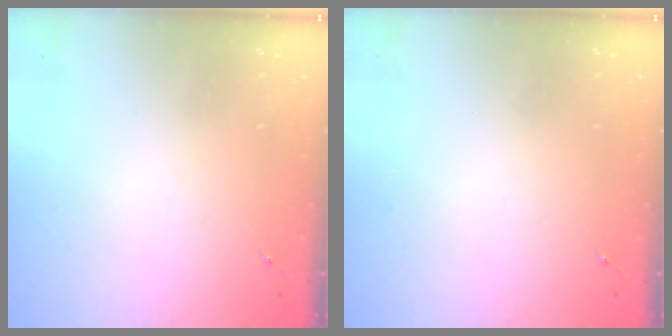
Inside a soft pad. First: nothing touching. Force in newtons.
{"total": 0.0}